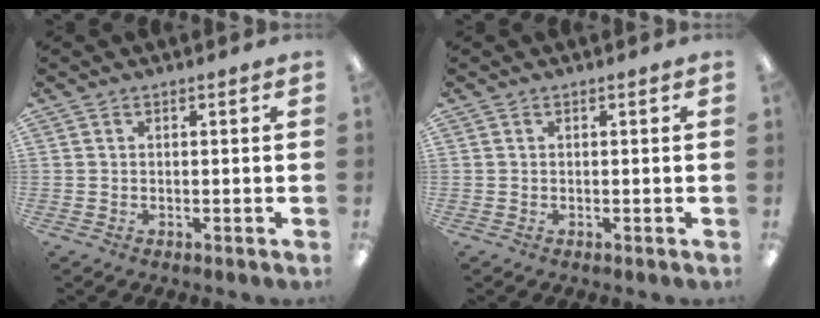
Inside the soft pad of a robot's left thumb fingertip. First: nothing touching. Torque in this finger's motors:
{"motor_torque": [0.00, 0.00, -0.16, 0.12, 0.00]}